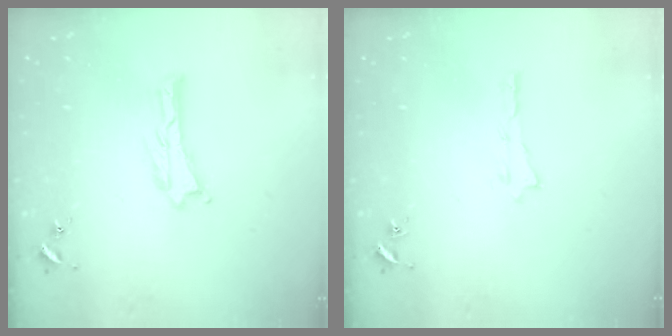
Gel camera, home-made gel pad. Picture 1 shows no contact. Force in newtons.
{"total": 0.0}